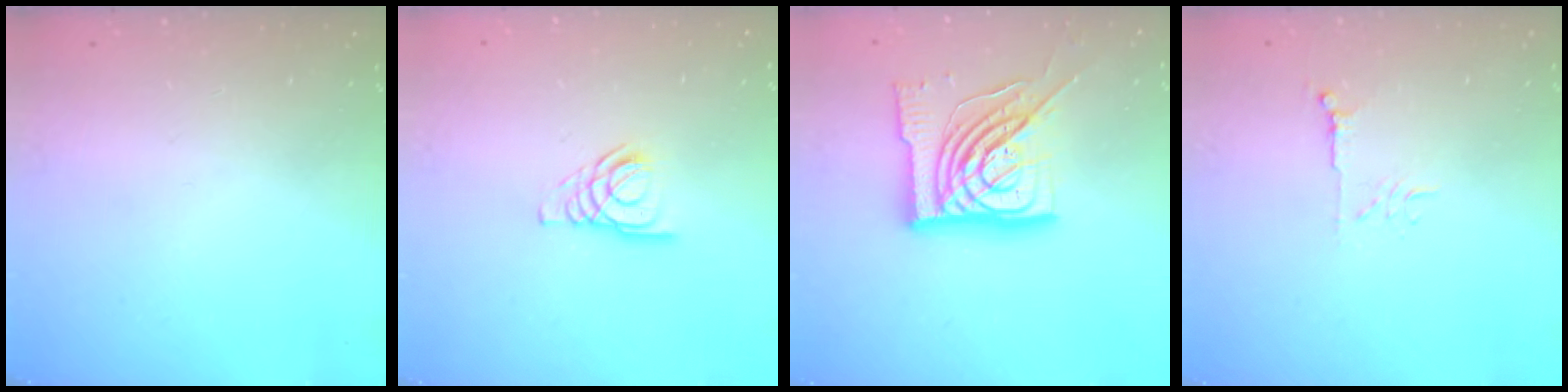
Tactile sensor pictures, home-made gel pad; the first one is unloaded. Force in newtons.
{"total": 5.9, "press": 5.8, "slide": 0.8}
{"total": 18.2, "press": 18.1, "slide": 1.9}
{"total": 5.4, "press": 5.3, "slide": 0.7}